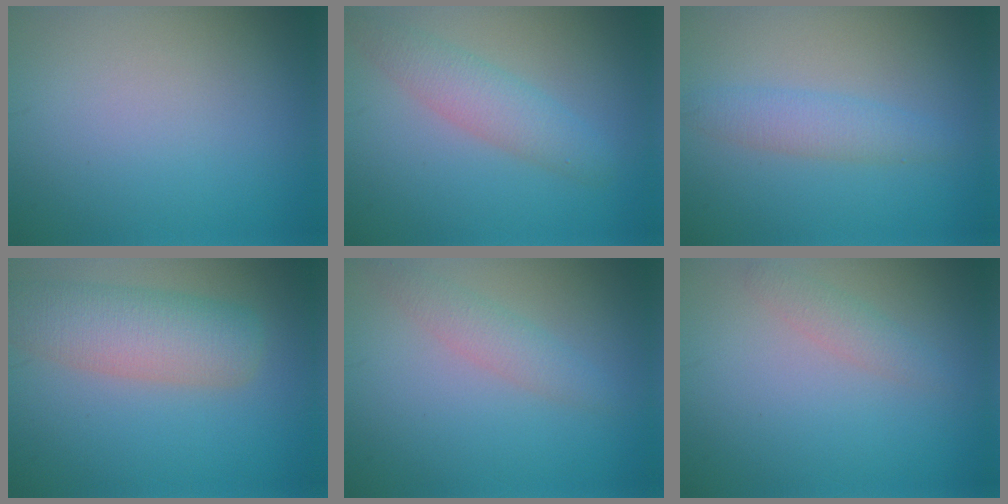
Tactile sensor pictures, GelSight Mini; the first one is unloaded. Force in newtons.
{"total": 3.4, "press": 3.4, "slide": 0.1}
{"total": 2.5, "press": 2.5, "slide": 0.1}
{"total": 6.2, "press": 6.2, "slide": 0.4}
{"total": 2.1, "press": 2.1, "slide": 0.1}
{"total": 1.6, "press": 1.6, "slide": 0.1}